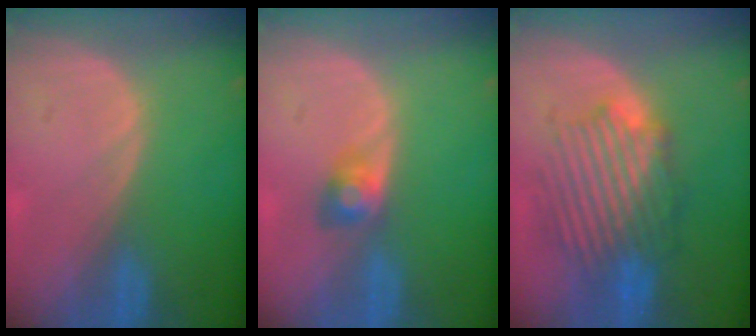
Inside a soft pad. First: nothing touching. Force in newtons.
{"total": 2.6, "press": 2.6, "slide": 0.1}
{"total": 8.7, "press": 8.6, "slide": 1.6}